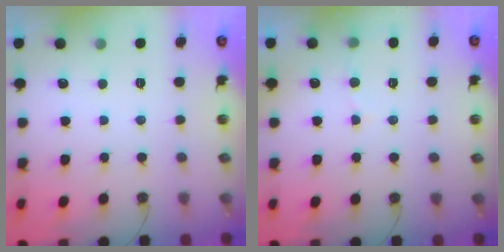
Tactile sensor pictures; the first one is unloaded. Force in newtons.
{"total": 4.3, "press": 4.2, "slide": 0.9}